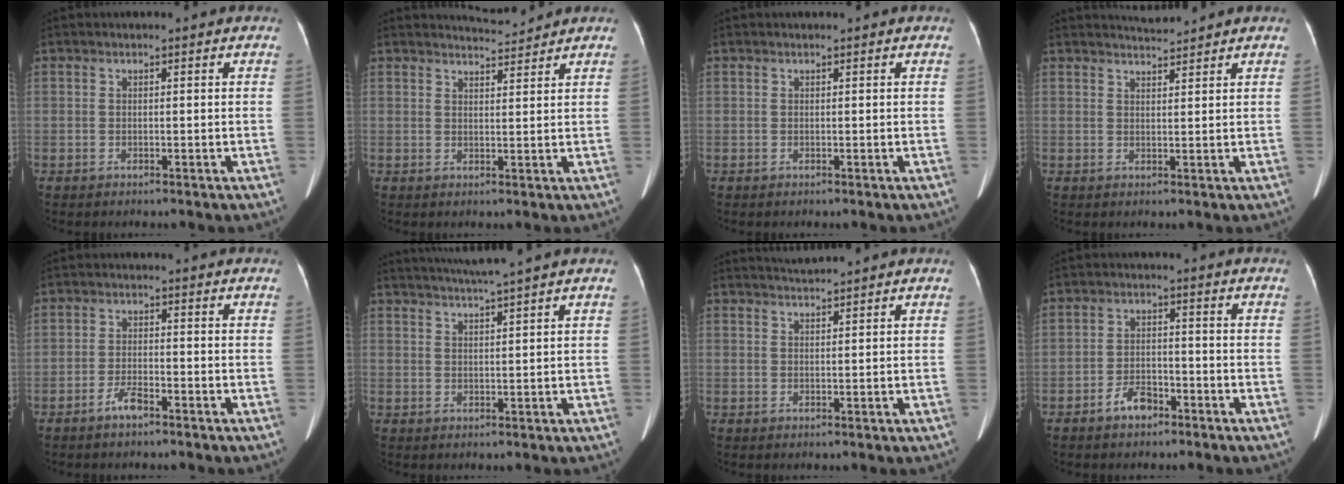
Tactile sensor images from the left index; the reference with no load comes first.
{"total": 3.0, "force": [2.9, -0.4, -0.4], "torque": [-0.005, -0.004, 0.050]}
{"total": 0.0}
{"total": 2.4, "force": [2.4, -0.6, -0.2], "torque": [-0.001, 0.003, 0.048]}
{"total": 3.0, "force": [-2.2, 0.7, 1.9], "torque": [-0.039, 0.000, -0.042]}
{"total": 5.9, "force": [5.1, -1.6, 2.6], "torque": [-0.043, 0.009, 0.082]}
{"total": 2.0, "force": [1.9, -0.7, 0.1], "torque": [-0.003, 0.006, 0.043]}
{"total": 4.2, "force": [-2.9, 2.1, 2.2], "torque": [-0.042, 0.009, -0.047]}